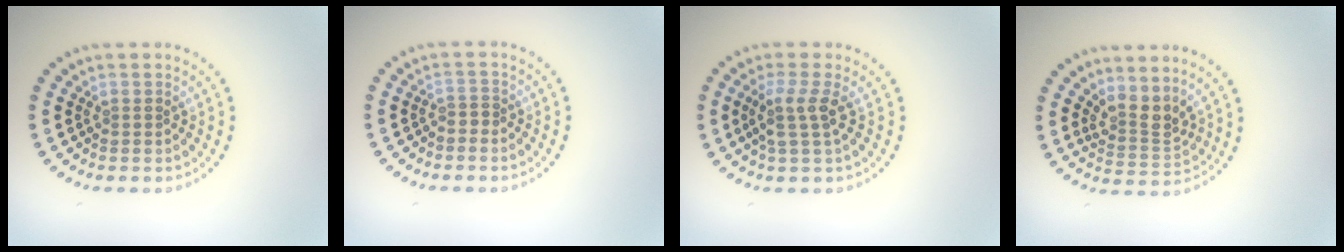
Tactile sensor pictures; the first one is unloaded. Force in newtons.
{"total": 0.6, "press": 0.4, "slide": 0.5}
{"total": 2.5, "press": 2.0, "slide": 1.6}
{"total": 2.8, "press": 2.1, "slide": 1.9}